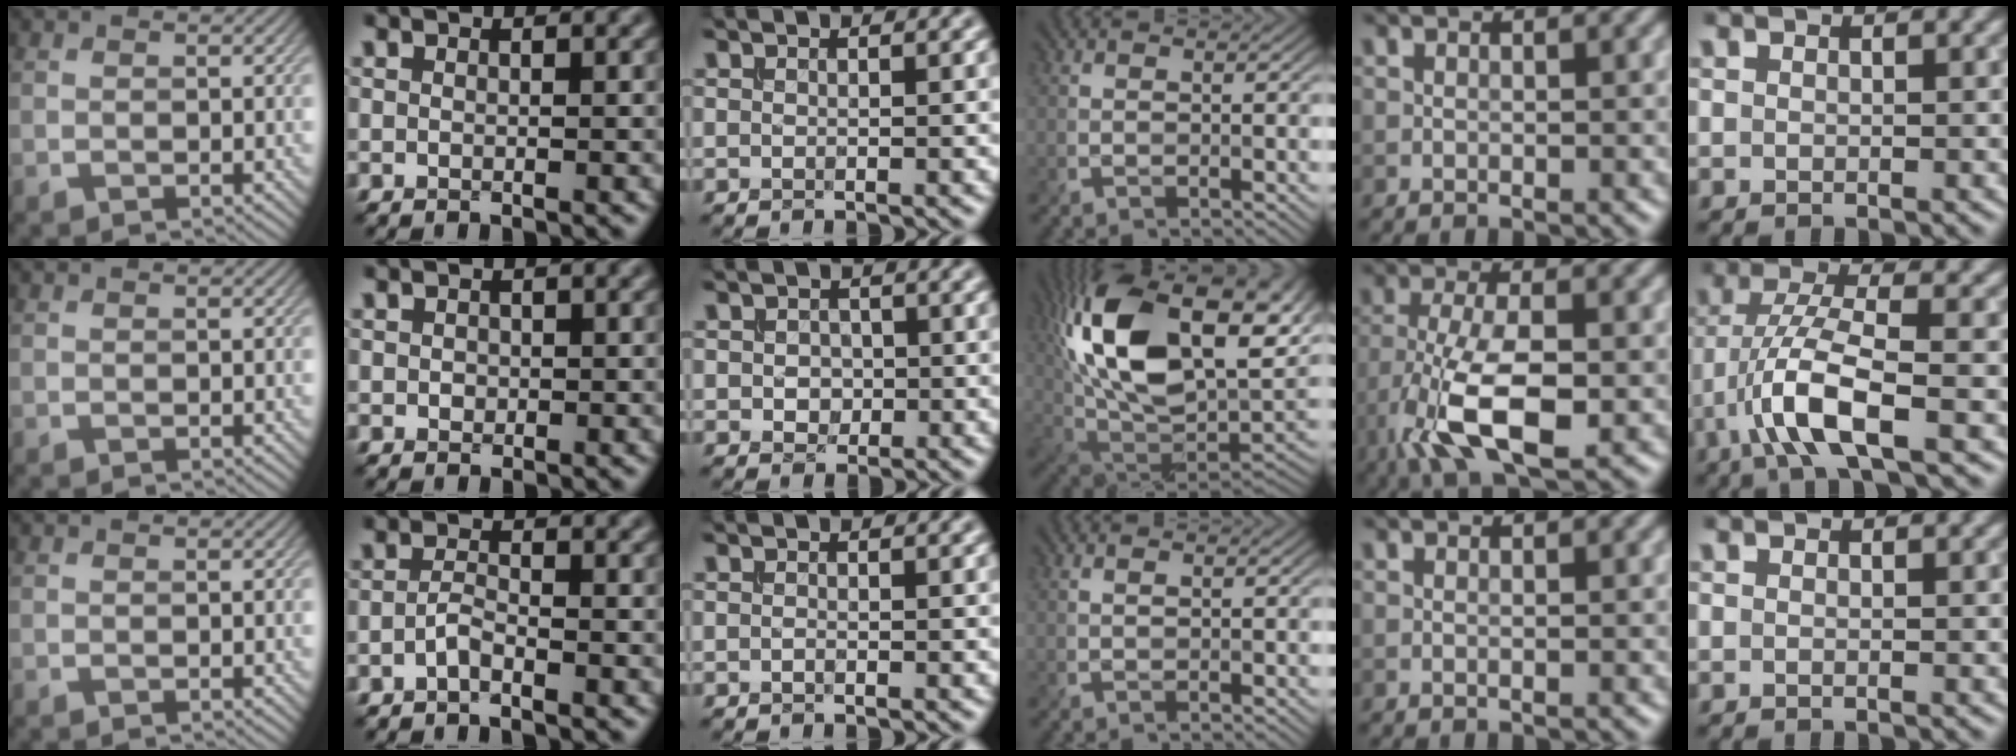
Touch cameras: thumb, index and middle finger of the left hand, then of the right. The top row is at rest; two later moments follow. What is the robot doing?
{"motion": "insert", "object": "drawer"}